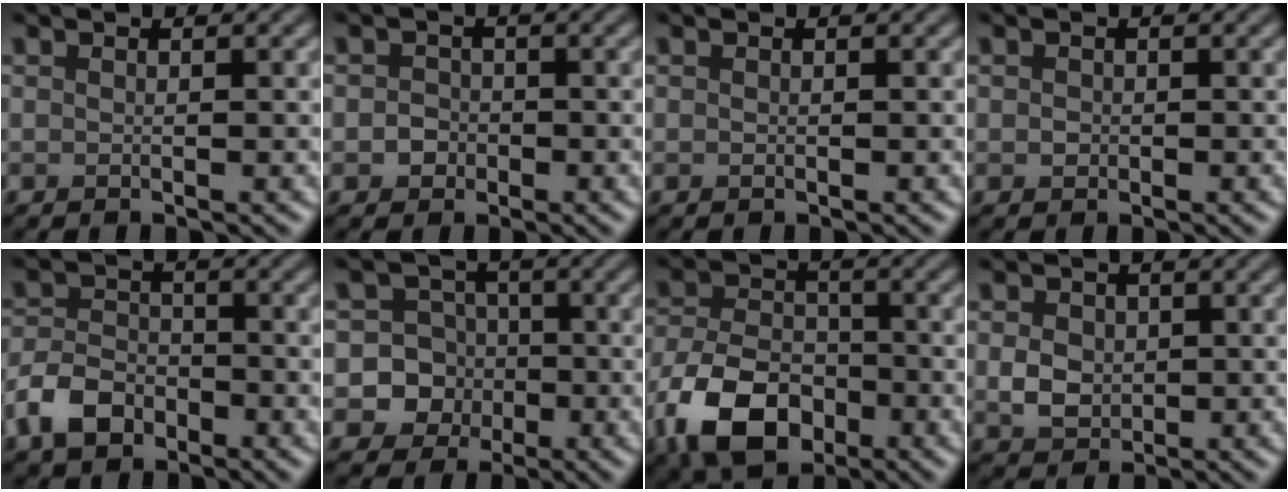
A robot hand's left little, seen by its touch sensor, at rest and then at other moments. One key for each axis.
{"total": 1.5, "fx": -0.4, "fy": 1.4, "fz": 0.5, "tx": -0.001, "ty": 0.000, "tz": -0.011}
{"total": 0.0}
{"total": 0.8, "fx": 0.0, "fy": 0.7, "fz": 0.3, "tx": -0.003, "ty": -0.002, "tz": -0.002}
{"total": 4.3, "fx": -2.4, "fy": 2.8, "fz": 2.1, "tx": -0.042, "ty": 0.000, "tz": -0.055}
{"total": 8.8, "fx": -1.9, "fy": 8.4, "fz": 1.7, "tx": -0.027, "ty": 0.012, "tz": -0.060}
{"total": 9.0, "fx": -4.1, "fy": 5.8, "fz": 5.5, "tx": -0.117, "ty": -0.012, "tz": -0.080}
{"total": 2.8, "fx": 0.2, "fy": 2.4, "fz": 1.5, "tx": -0.032, "ty": -0.003, "tz": 0.001}